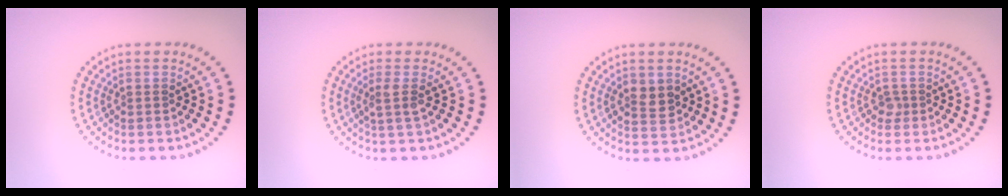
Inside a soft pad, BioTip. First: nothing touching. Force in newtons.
{"total": 1.8, "press": 1.3, "slide": 1.2}
{"total": 2.4, "press": 2.3, "slide": 0.4}
{"total": 0.8, "press": 0.5, "slide": 0.5}